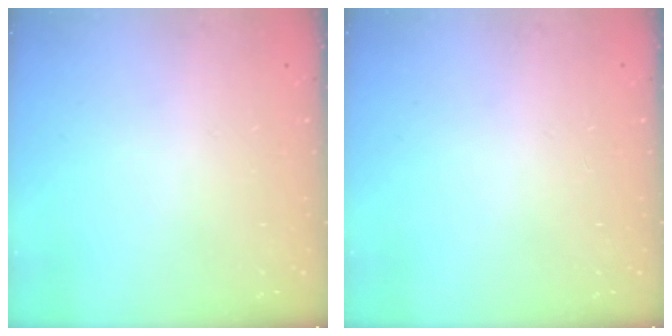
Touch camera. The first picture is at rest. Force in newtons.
{"total": 0.0}